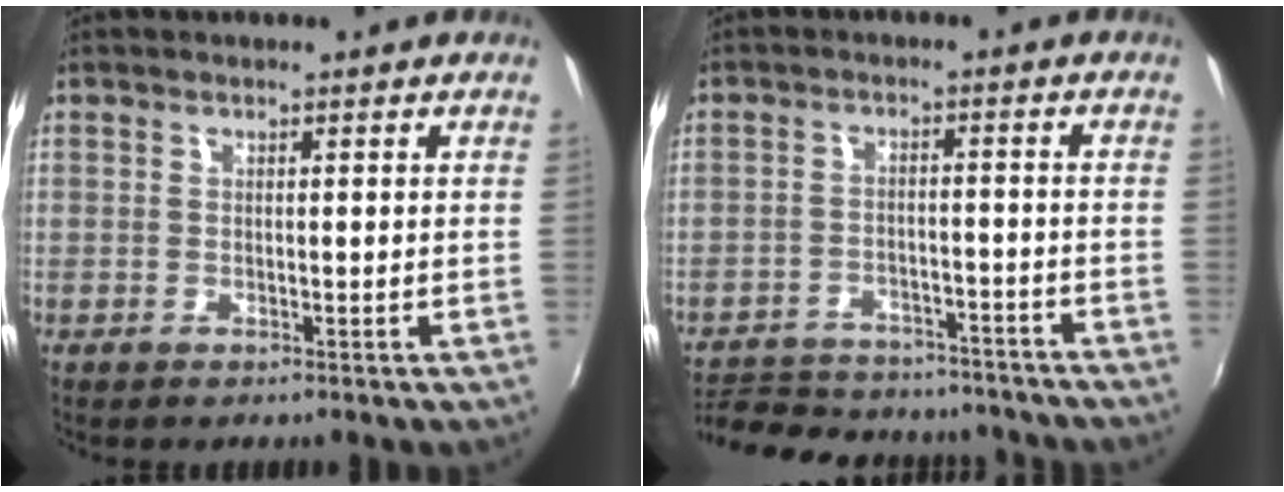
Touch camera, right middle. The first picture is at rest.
{"total": 21.6, "force": [-18.4, 8.0, 8.0], "torque": [-0.173, 0.012, -0.244]}